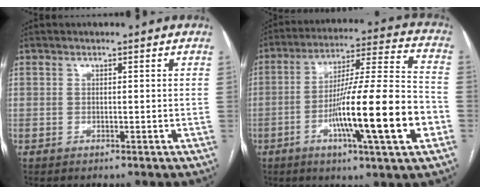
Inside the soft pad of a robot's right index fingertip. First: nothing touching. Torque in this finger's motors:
{"motor_torque": [1.94, -0.19, 1.05, 0.21]}